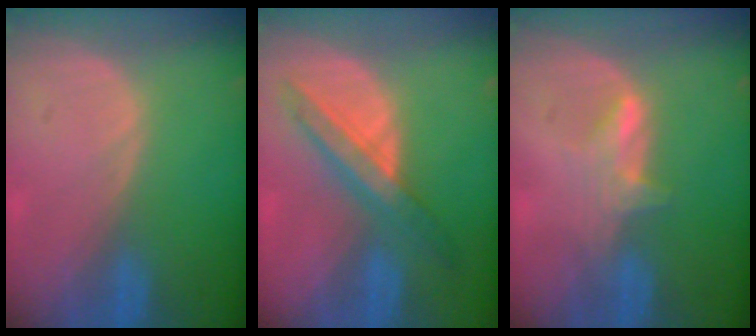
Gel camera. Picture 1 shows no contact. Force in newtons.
{"total": 6.4, "press": 6.4, "slide": 0.7}
{"total": 3.3, "press": 3.3, "slide": 0.4}